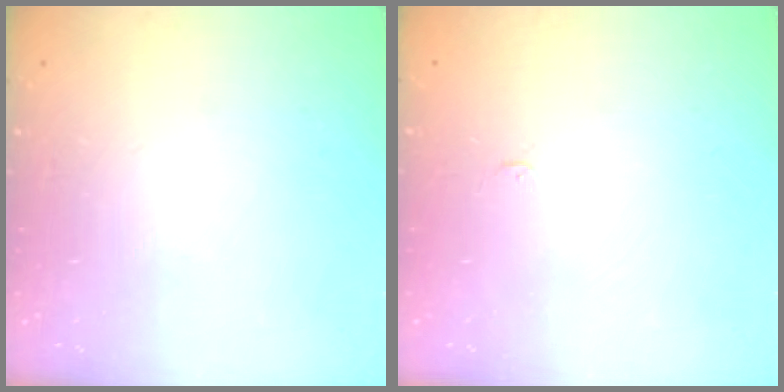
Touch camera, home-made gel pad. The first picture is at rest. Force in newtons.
{"total": 2.4, "press": 2.4, "slide": 0.3}